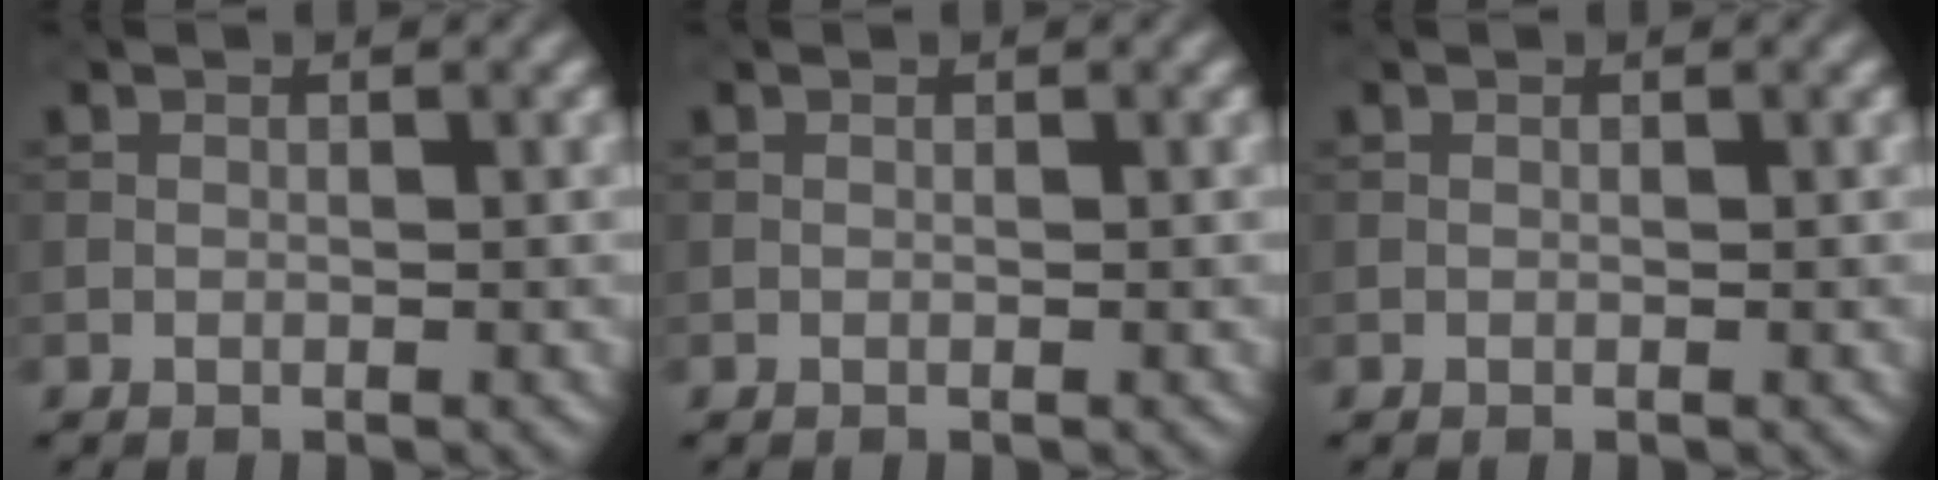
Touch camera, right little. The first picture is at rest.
{"total": 0.0}
{"total": 0.0}